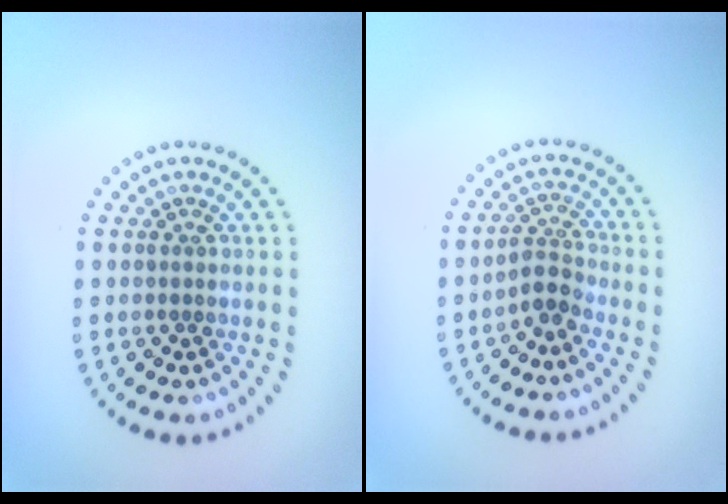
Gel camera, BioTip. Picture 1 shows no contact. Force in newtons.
{"total": 2.0, "press": 1.5, "slide": 1.3}